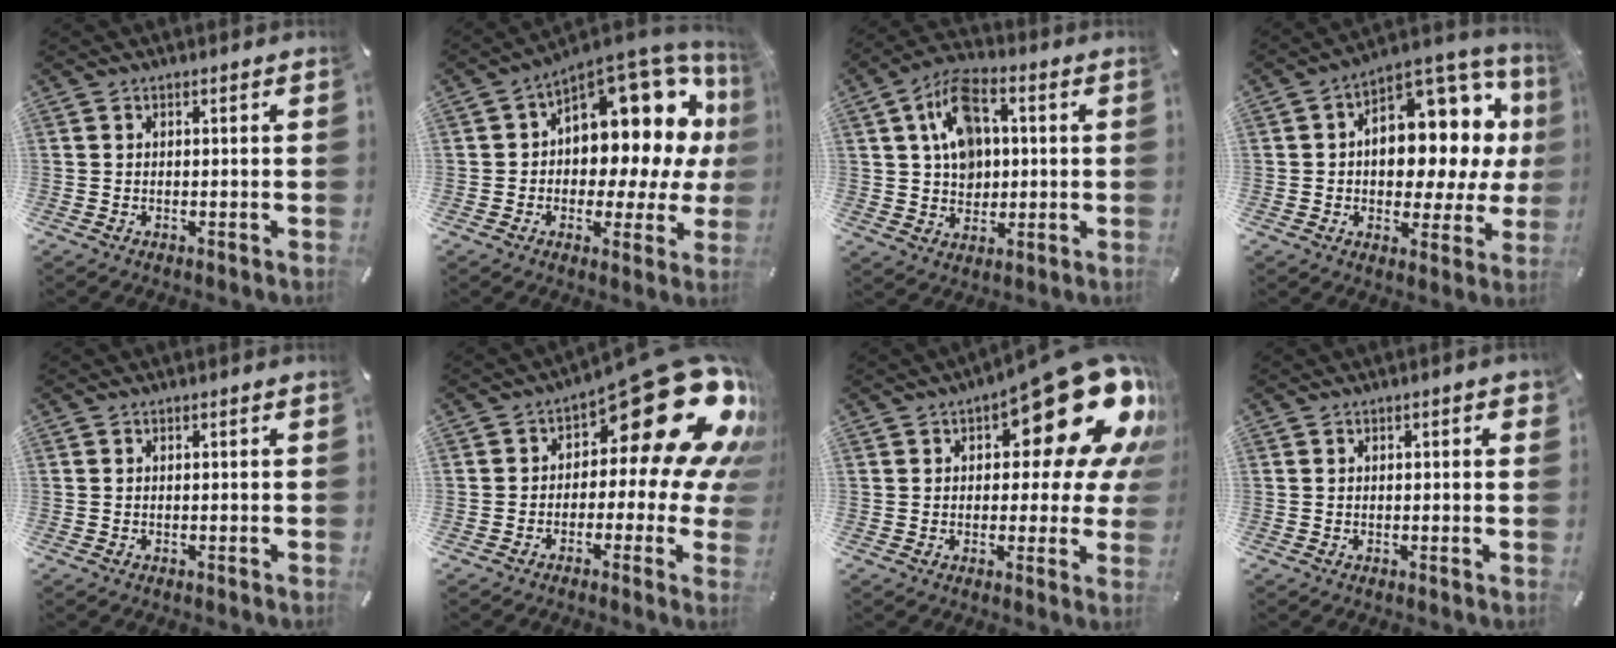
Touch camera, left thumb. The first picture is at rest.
{"total": 13.6, "force": [6.9, 8.3, 8.4], "torque": [-0.100, -0.086, 0.115]}
{"total": 11.0, "force": [2.7, 8.5, 6.5], "torque": [-0.119, 0.004, 0.049]}
{"total": 14.0, "force": [2.8, 9.4, 10.0], "torque": [-0.119, -0.044, 0.045]}
{"total": 0.0}
{"total": 26.7, "force": [11.1, 11.6, 21.4], "torque": [-0.258, -0.083, 0.193]}
{"total": 24.4, "force": [11.7, 9.9, 19.0], "torque": [-0.240, -0.073, 0.193]}
{"total": 1.2, "force": [0.2, 0.4, 1.1], "torque": [-0.013, 0.001, 0.001]}